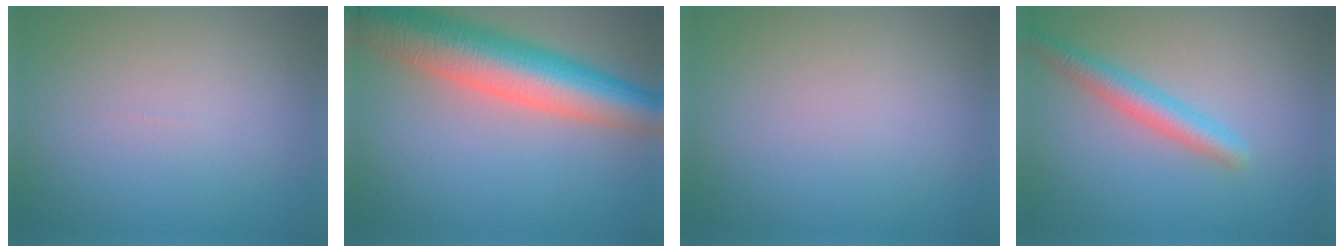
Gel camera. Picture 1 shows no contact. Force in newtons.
{"total": 10.0, "press": 10.0, "slide": 0.4}
{"total": 0.0}
{"total": 3.0, "press": 3.0, "slide": 0.0}